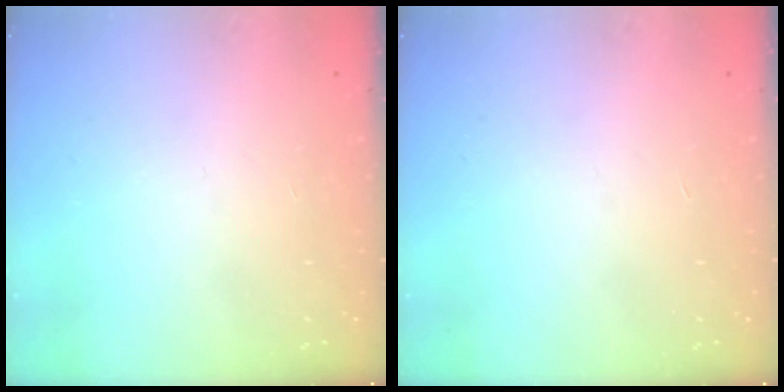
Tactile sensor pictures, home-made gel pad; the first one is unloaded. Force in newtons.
{"total": 0.0}